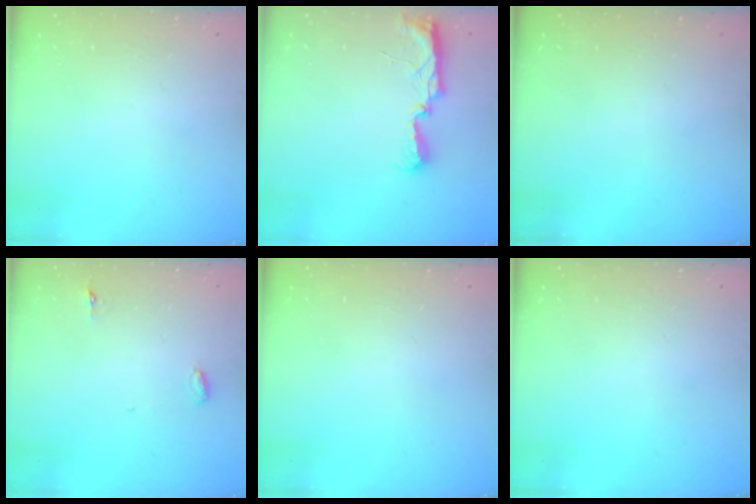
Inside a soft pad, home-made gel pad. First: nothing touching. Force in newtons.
{"total": 11.5, "press": 10.2, "slide": 5.3}
{"total": 0.0}
{"total": 3.0, "press": 2.8, "slide": 0.9}
{"total": 0.0}
{"total": 0.0}